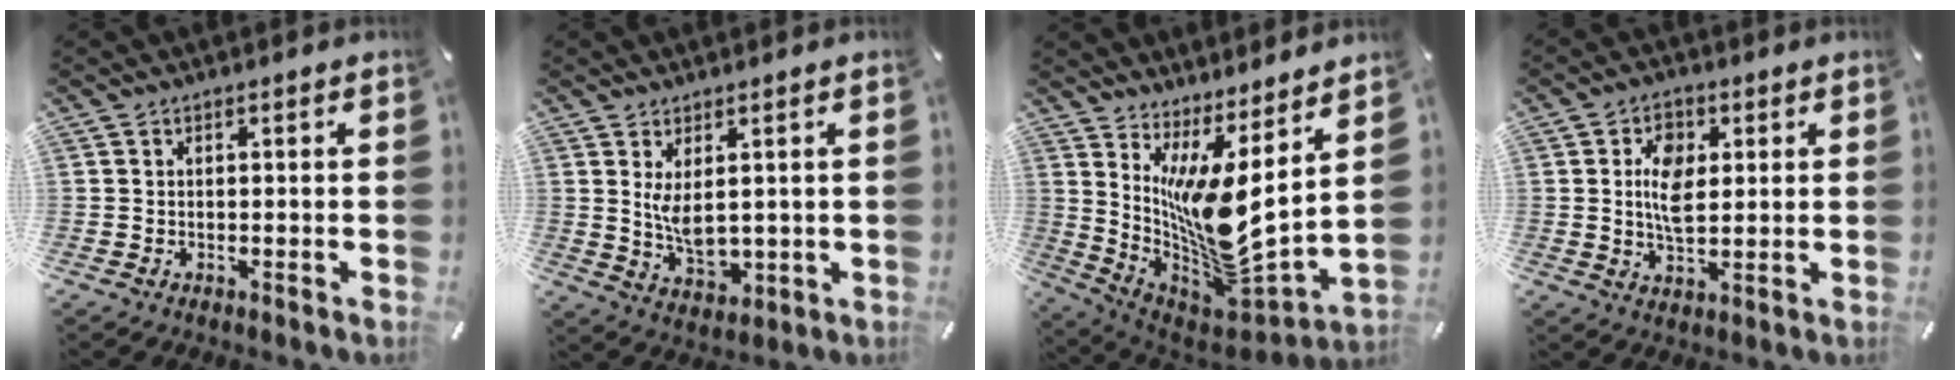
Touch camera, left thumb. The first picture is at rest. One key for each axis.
{"total": 6.6, "fx": 2.0, "fy": 3.6, "fz": 5.1, "tx": -0.104, "ty": -0.018, "tz": 0.033}
{"total": 12.6, "fx": 3.4, "fy": 4.0, "fz": 11.5, "tx": -0.226, "ty": -0.081, "tz": 0.062}
{"total": 8.0, "fx": 1.6, "fy": 5.1, "fz": 5.9, "tx": -0.107, "ty": -0.003, "tz": 0.019}